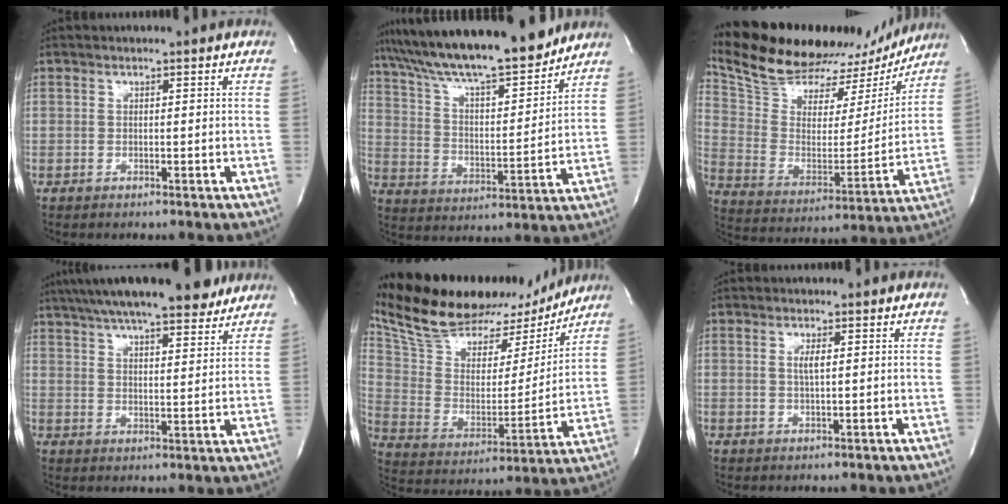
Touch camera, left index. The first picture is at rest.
{"total": 19.4, "force": [16.9, 2.3, 9.3], "torque": [-0.165, 0.008, 0.278]}
{"total": 26.3, "force": [23.6, 8.2, 8.1], "torque": [-0.160, -0.001, 0.353]}
{"total": 20.4, "force": [16.8, 4.0, 10.9], "torque": [-0.191, 0.039, 0.239]}
{"total": 26.0, "force": [22.7, 8.9, 9.2], "torque": [-0.198, 0.010, 0.355]}
{"total": 1.7, "force": [0.3, 0.2, 1.6], "torque": [-0.036, -0.001, 0.005]}